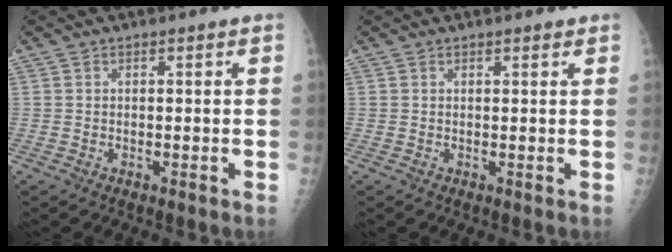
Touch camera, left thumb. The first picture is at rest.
{"total": 1.1, "force": [0.8, 0.3, 0.7], "torque": [-0.009, -0.003, 0.011]}